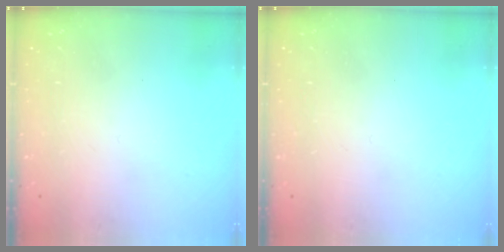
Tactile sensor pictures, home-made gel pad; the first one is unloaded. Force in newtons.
{"total": 0.0}